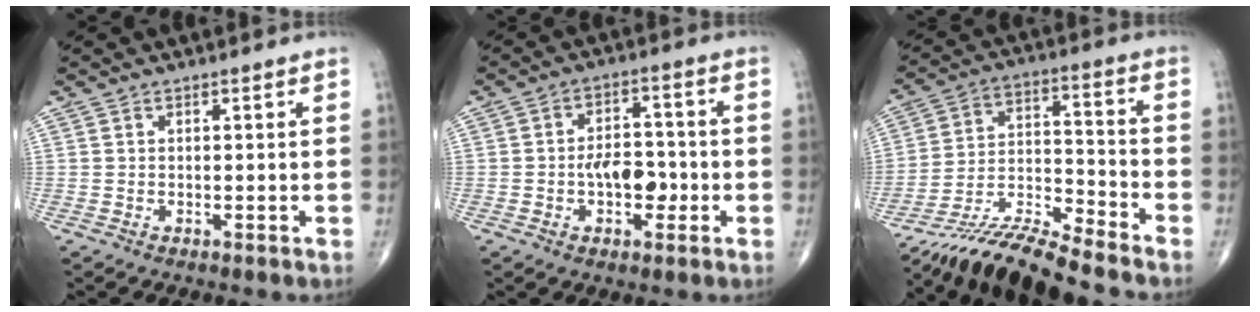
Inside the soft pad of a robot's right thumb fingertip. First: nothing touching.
{"total": 8.0, "force": [-1.7, 4.8, 6.2], "torque": [-0.071, 0.025, -0.029]}
{"total": 11.6, "force": [-11.2, -0.6, 3.0], "torque": [-0.061, 0.084, -0.210]}